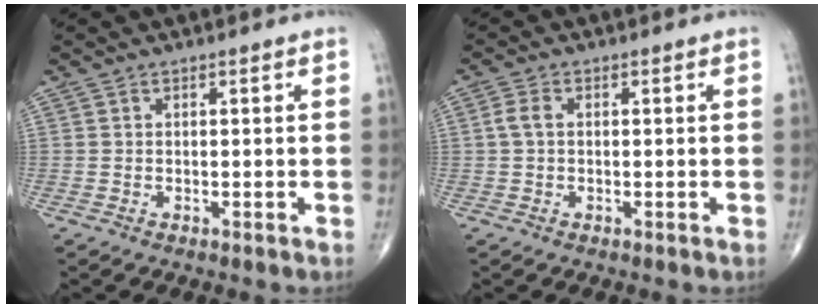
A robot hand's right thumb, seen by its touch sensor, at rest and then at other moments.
{"total": 2.3, "force": [0.2, 1.4, 1.8], "torque": [-0.041, 0.005, 0.001]}